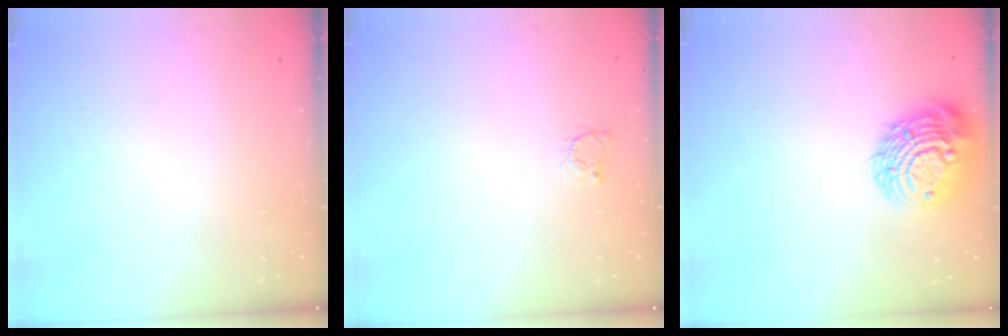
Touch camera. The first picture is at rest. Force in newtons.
{"total": 2.4, "press": 2.4, "slide": 0.3}
{"total": 14.0, "press": 14.0, "slide": 1.4}